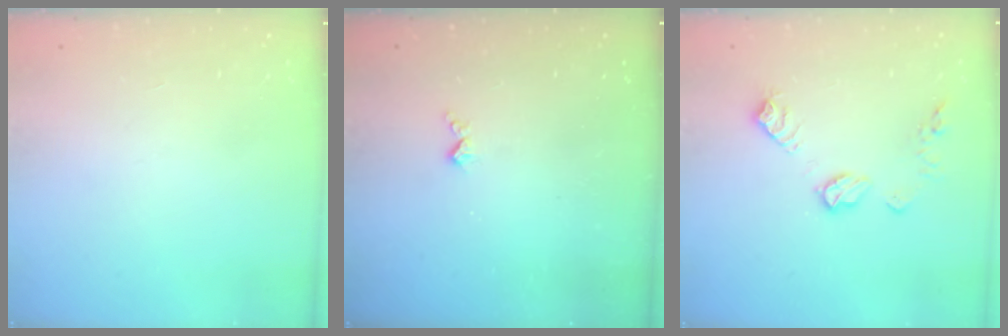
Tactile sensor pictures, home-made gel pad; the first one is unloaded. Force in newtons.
{"total": 3.7, "press": 3.7, "slide": 0.5}
{"total": 9.8, "press": 9.8, "slide": 0.6}